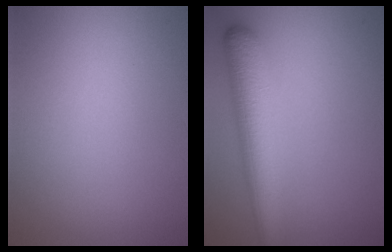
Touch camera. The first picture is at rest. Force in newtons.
{"total": 6.2, "press": 6.2, "slide": 0.4}